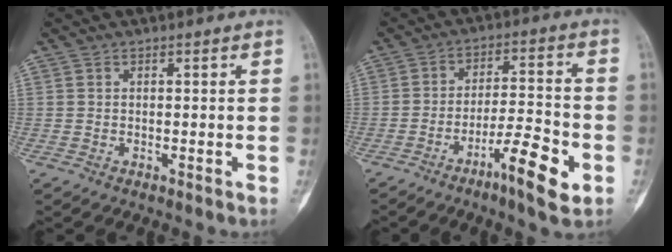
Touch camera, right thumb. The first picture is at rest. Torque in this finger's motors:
{"motor_torque": [-0.41, 0.19, 0.35, 0.26, 0.01]}